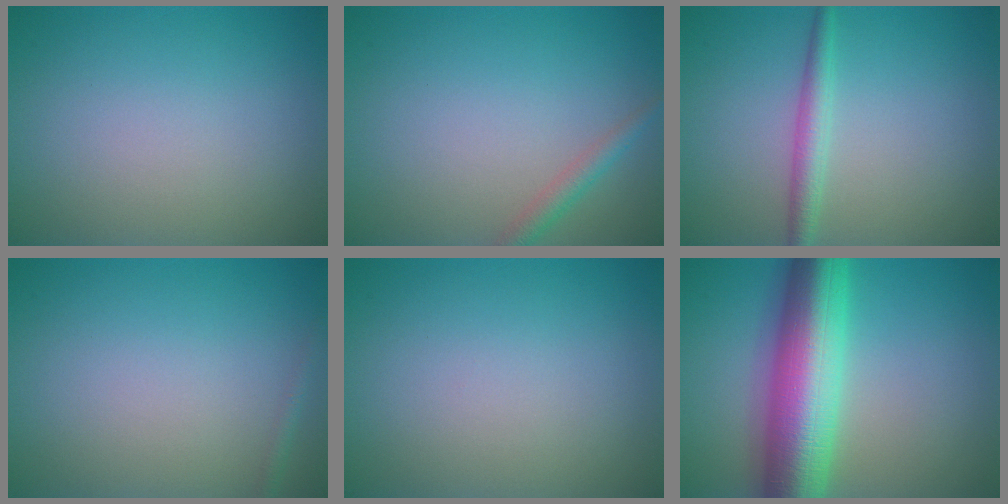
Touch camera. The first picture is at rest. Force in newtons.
{"total": 1.7, "press": 1.7, "slide": 0.1}
{"total": 2.2, "press": 2.2, "slide": 0.0}
{"total": 0.7, "press": 0.7, "slide": 0.0}
{"total": 0.0}
{"total": 11.8, "press": 11.8, "slide": 0.1}